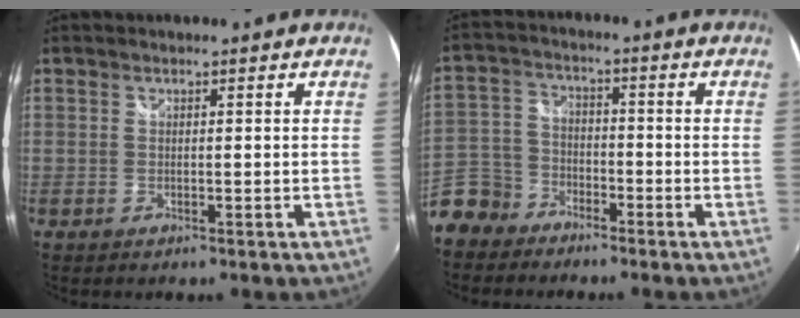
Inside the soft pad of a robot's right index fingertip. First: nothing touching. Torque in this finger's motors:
{"motor_torque": [-0.22, -0.16, -0.80, -0.21]}